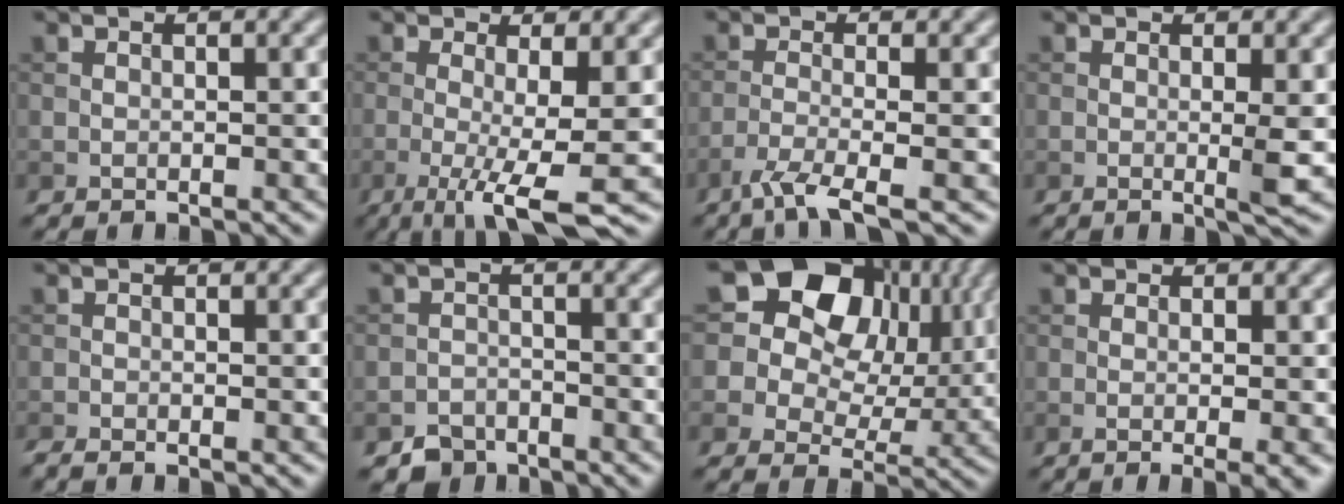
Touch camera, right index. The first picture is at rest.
{"total": 7.0, "force": [-1.6, 1.4, 6.7], "torque": [-0.101, -0.013, -0.026]}
{"total": 3.5, "force": [-2.2, 0.5, 2.6], "torque": [-0.049, -0.002, -0.058]}
{"total": 2.1, "force": [0.0, 0.2, 2.1], "torque": [-0.034, -0.005, -0.005]}
{"total": 1.0, "force": [-0.9, 0.1, 0.4], "torque": [-0.008, -0.006, -0.020]}
{"total": 2.3, "force": [-2.0, 1.2, 0.1], "torque": [0.007, 0.006, -0.039]}
{"total": 17.5, "force": [7.6, 13.3, 8.5], "torque": [-0.192, 0.070, 0.114]}
{"total": 3.3, "force": [-0.4, 0.7, 3.2], "torque": [-0.041, -0.002, -0.006]}